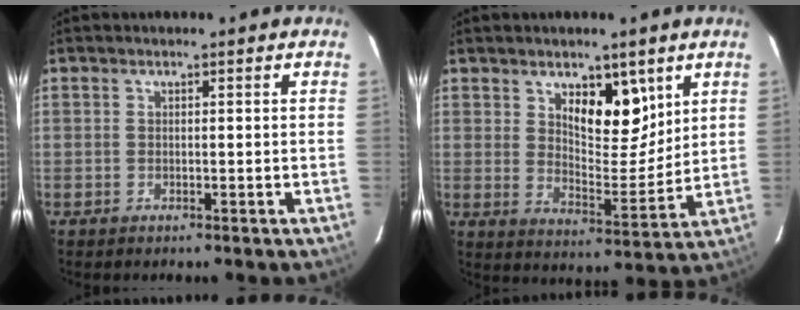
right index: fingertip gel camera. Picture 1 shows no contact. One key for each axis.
{"total": 9.2, "fx": 4.9, "fy": 3.9, "fz": 6.7, "tx": -0.102, "ty": -0.009, "tz": 0.087}